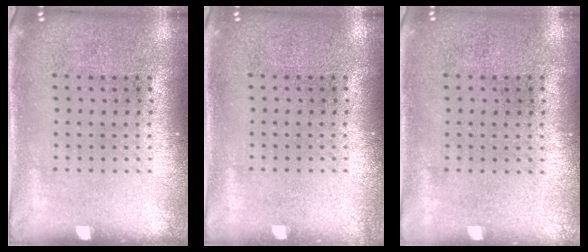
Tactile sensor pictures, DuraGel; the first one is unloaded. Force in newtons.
{"total": 0.5, "press": 0.5, "slide": 0.1}
{"total": 0.0}